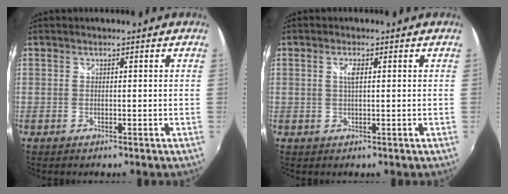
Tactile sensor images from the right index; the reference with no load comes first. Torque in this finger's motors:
{"motor_torque": [0.28, -0.07, 0.08, 0.05]}